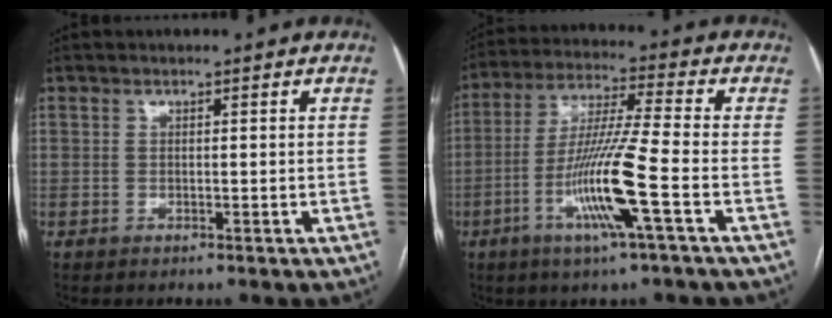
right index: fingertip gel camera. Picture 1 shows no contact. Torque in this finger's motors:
{"motor_torque": [2.14, 0.00, 1.05, 0.21]}